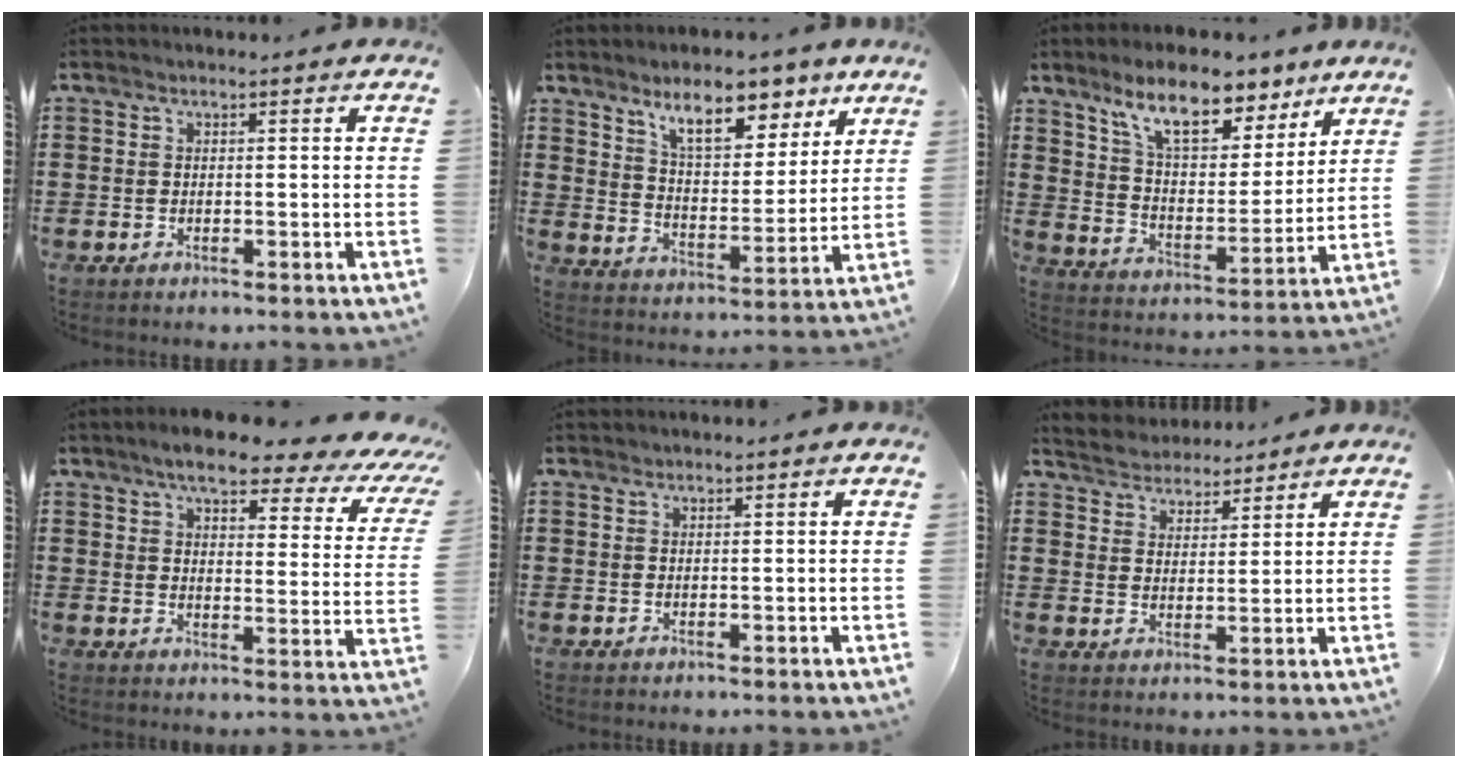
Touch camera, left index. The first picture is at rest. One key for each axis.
{"total": 9.8, "fx": 7.6, "fy": 3.4, "fz": 5.1, "tx": -0.087, "ty": -0.028, "tz": 0.130}
{"total": 11.1, "fx": 8.4, "fy": 3.9, "fz": 6.0, "tx": -0.122, "ty": -0.026, "tz": 0.149}
{"total": 6.7, "fx": 5.4, "fy": 1.4, "fz": 3.7, "tx": -0.079, "ty": -0.029, "tz": 0.086}
{"total": 0.6, "fx": 0.6, "fy": 0.1, "fz": 0.0, "tx": -0.002, "ty": 0.000, "tz": 0.012}
{"total": 3.8, "fx": 3.6, "fy": 1.0, "fz": -0.7, "tx": -0.005, "ty": -0.014, "tz": 0.064}